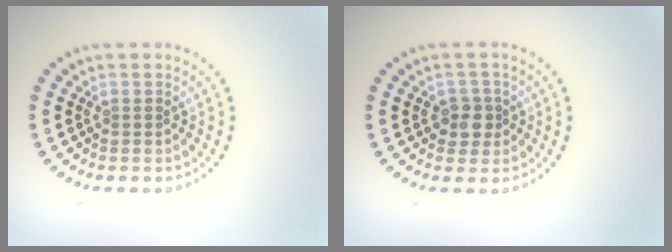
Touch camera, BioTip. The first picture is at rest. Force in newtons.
{"total": 2.0, "press": 1.8, "slide": 0.9}